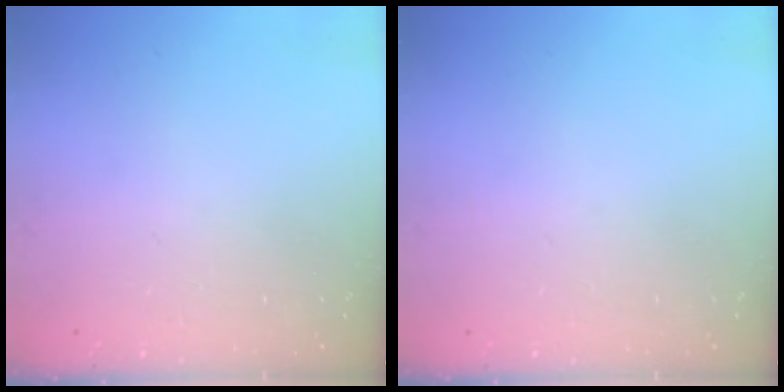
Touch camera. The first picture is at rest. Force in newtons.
{"total": 0.0}